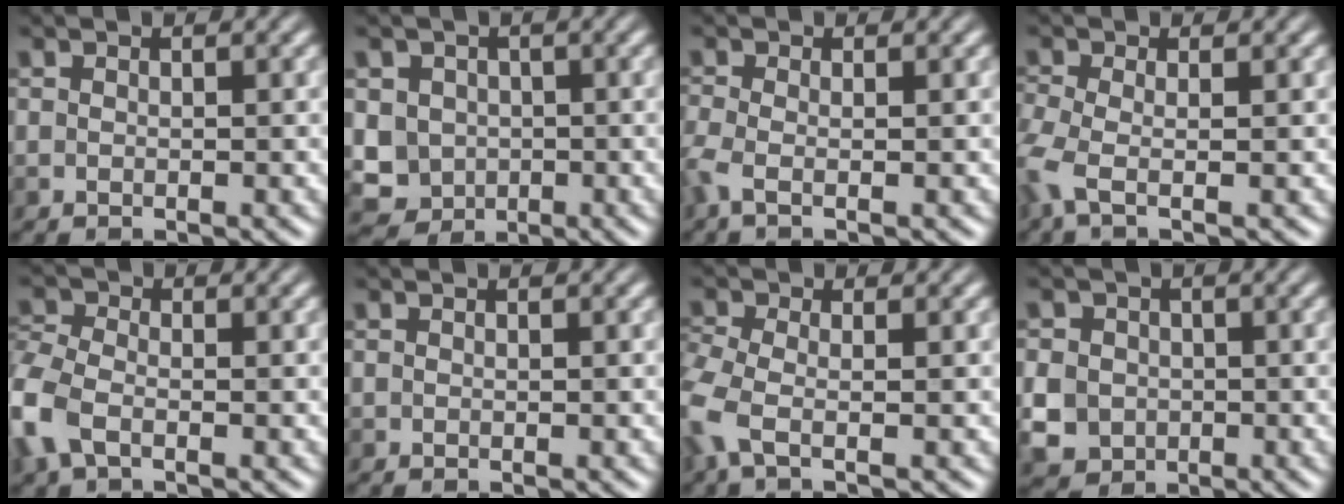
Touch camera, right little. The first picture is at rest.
{"total": 5.8, "force": [0.4, 5.4, 2.2], "torque": [-0.045, 0.029, -0.014]}
{"total": 1.7, "force": [-0.7, 0.6, 1.4], "torque": [-0.045, 0.005, -0.019]}
{"total": 2.9, "force": [-0.8, 1.1, 2.5], "torque": [-0.077, 0.006, -0.023]}
{"total": 5.0, "force": [-1.6, 3.0, 3.6], "torque": [-0.105, 0.007, -0.044]}
{"total": 0.0}
{"total": 3.5, "force": [-1.1, 1.5, 2.9], "torque": [-0.087, 0.007, -0.030]}
{"total": 7.0, "force": [-1.3, 6.4, 2.5], "torque": [-0.067, 0.007, -0.048]}